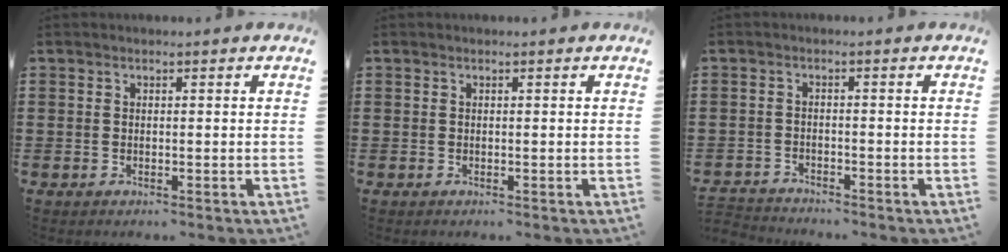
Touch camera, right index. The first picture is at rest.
{"total": 0.0}
{"total": 2.2, "force": [-2.2, 0.1, -0.2], "torque": [-0.005, -0.002, -0.048]}